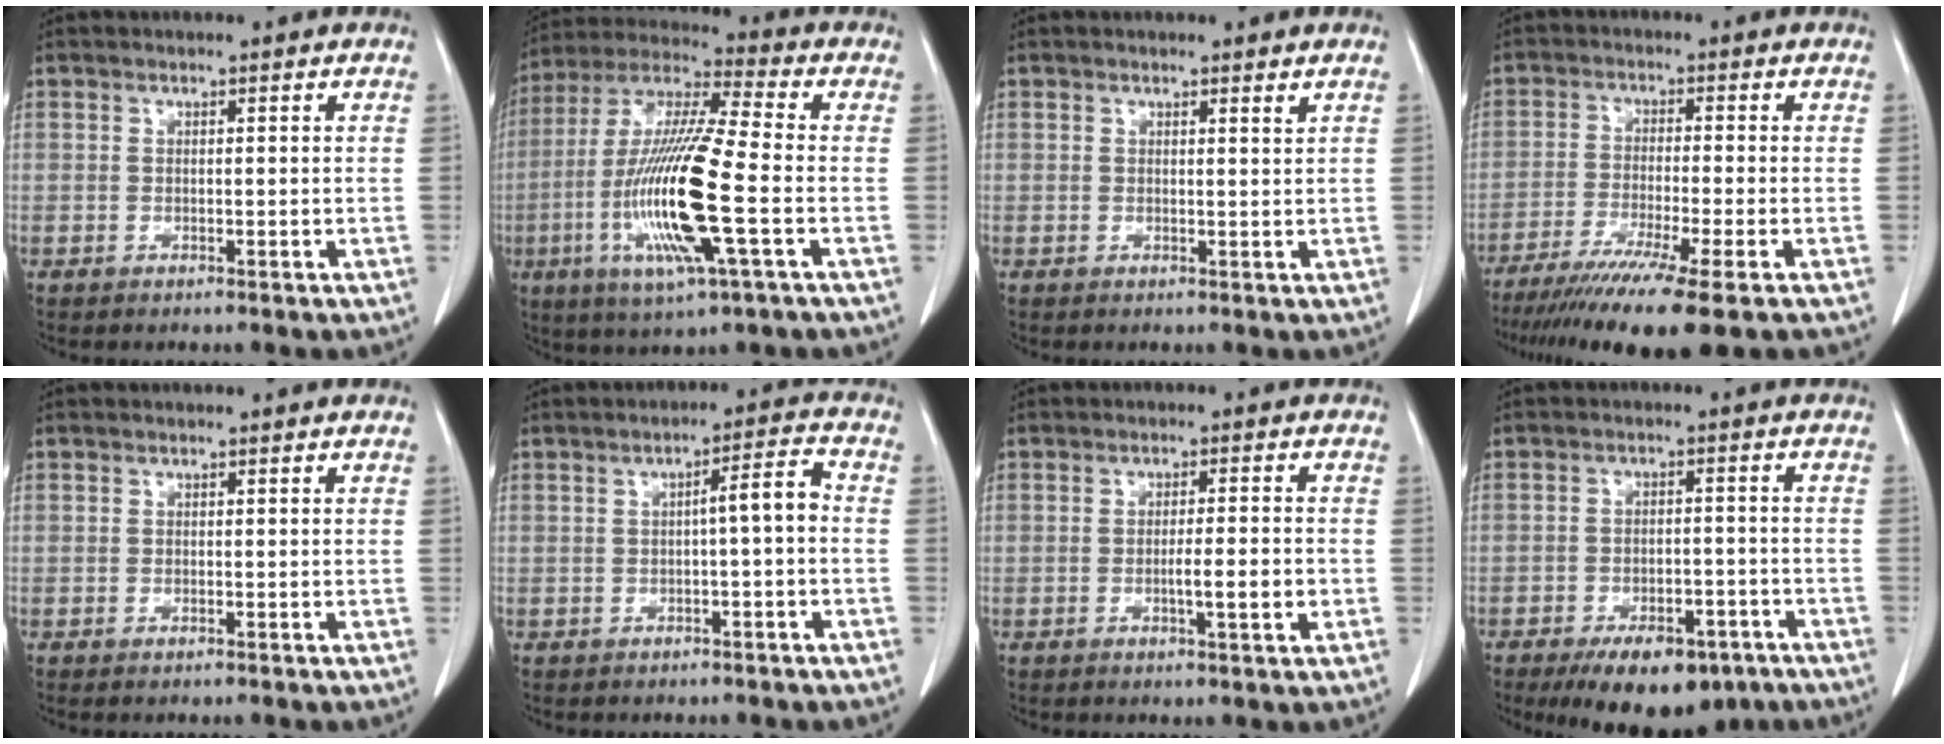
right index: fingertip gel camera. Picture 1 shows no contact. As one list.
[{"total": 18.2, "force": [-4.2, 1.3, 17.7], "torque": [-0.368, -0.016, -0.082]}, {"total": 0.8, "force": [0.7, -0.1, 0.4], "torque": [-0.015, -0.007, 0.008]}, {"total": 12.9, "force": [-9.3, -0.7, 8.9], "torque": [-0.152, -0.041, -0.150]}, {"total": 0.0}, {"total": 4.1, "force": [-0.5, 0.3, 4.1], "torque": [-0.058, 0.014, -0.007]}, {"total": 4.5, "force": [-1.2, 0.2, 4.3], "torque": [-0.069, -0.003, -0.016]}, {"total": 12.1, "force": [-8.5, 5.3, 6.8], "torque": [-0.093, -0.003, -0.122]}]